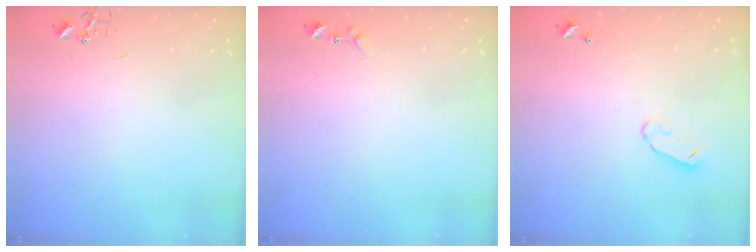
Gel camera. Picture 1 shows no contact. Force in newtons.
{"total": 7.1, "press": 7.0, "slide": 0.5}
{"total": 5.9, "press": 5.9, "slide": 0.6}